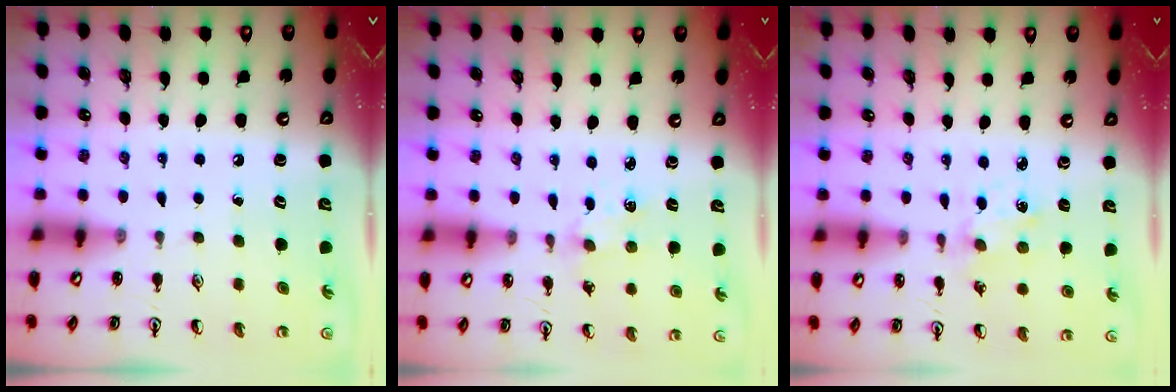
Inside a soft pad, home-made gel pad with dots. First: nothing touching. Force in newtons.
{"total": 2.3, "press": 2.3, "slide": 0.4}
{"total": 0.8, "press": 0.7, "slide": 0.2}